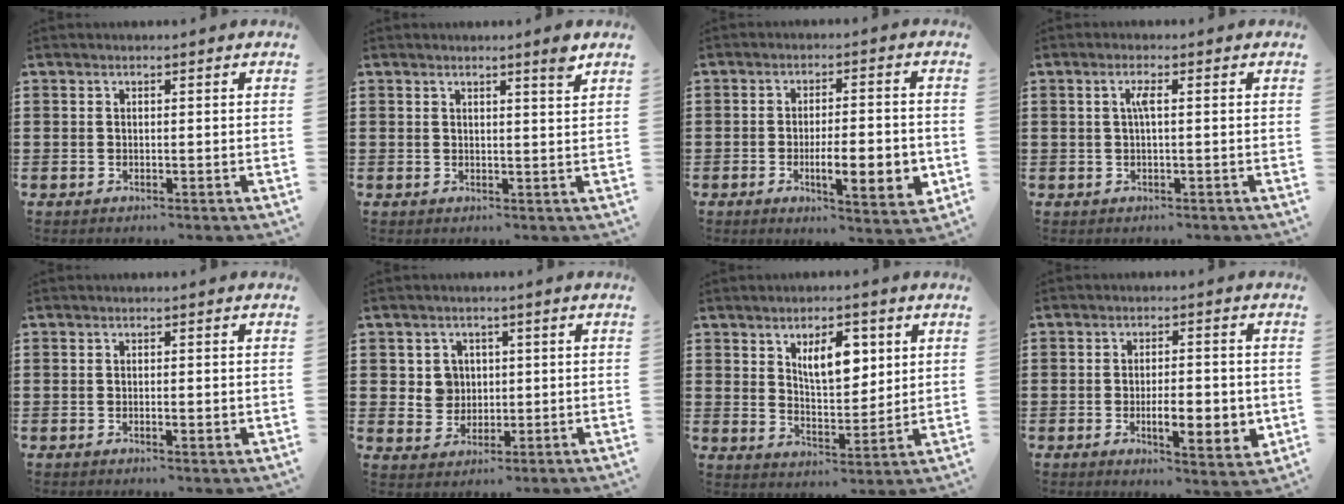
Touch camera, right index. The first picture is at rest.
{"total": 2.4, "force": [1.8, -0.2, 1.6], "torque": [-0.027, -0.006, 0.029]}
{"total": 8.9, "force": [-2.3, 2.6, 8.2], "torque": [-0.115, -0.006, -0.036]}
{"total": 2.1, "force": [0.1, 0.2, 2.1], "torque": [-0.042, 0.000, 0.000]}
{"total": 1.2, "force": [-0.2, 0.3, 1.1], "torque": [-0.020, -0.002, -0.004]}
{"total": 3.9, "force": [0.8, 3.6, 1.3], "torque": [-0.042, 0.009, 0.014]}
{"total": 7.4, "force": [3.1, 3.7, 5.6], "torque": [-0.089, 0.000, 0.047]}
{"total": 7.0, "force": [-1.6, 2.6, 6.4], "torque": [-0.092, -0.003, -0.028]}